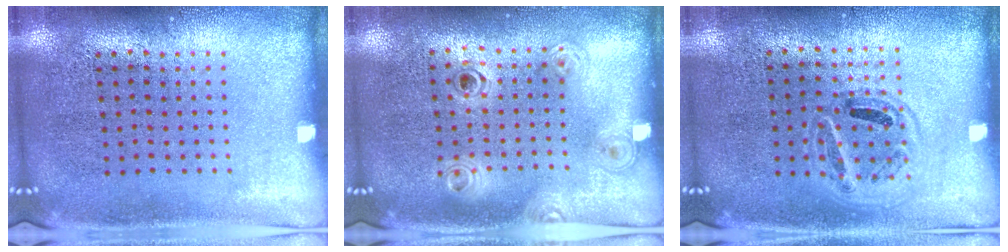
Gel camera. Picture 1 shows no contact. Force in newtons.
{"total": 1.2, "press": 1.1, "slide": 0.5}
{"total": 0.9, "press": 0.8, "slide": 0.4}